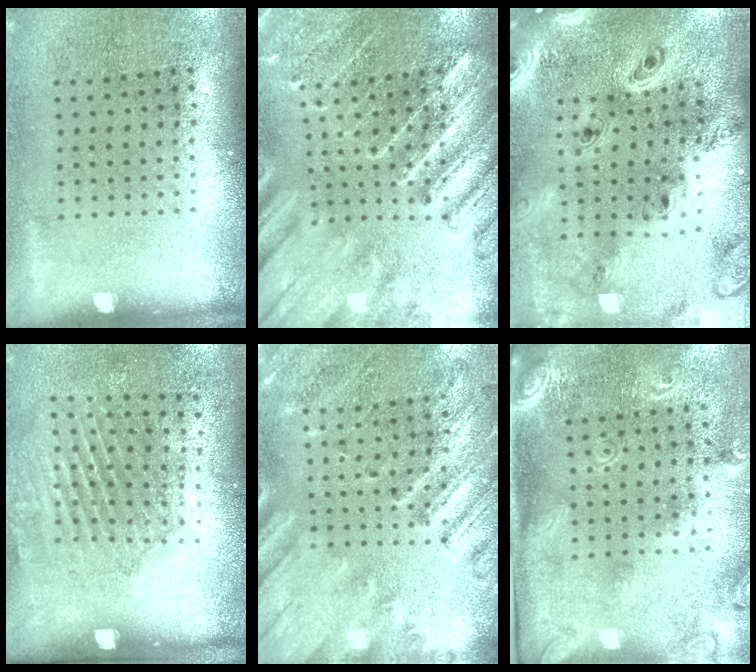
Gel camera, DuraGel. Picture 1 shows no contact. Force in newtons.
{"total": 3.2, "press": 3.0, "slide": 1.1}
{"total": 4.1, "press": 3.1, "slide": 2.7}
{"total": 1.9, "press": 1.3, "slide": 1.4}
{"total": 2.4, "press": 1.9, "slide": 1.5}
{"total": 2.5, "press": 1.7, "slide": 1.8}